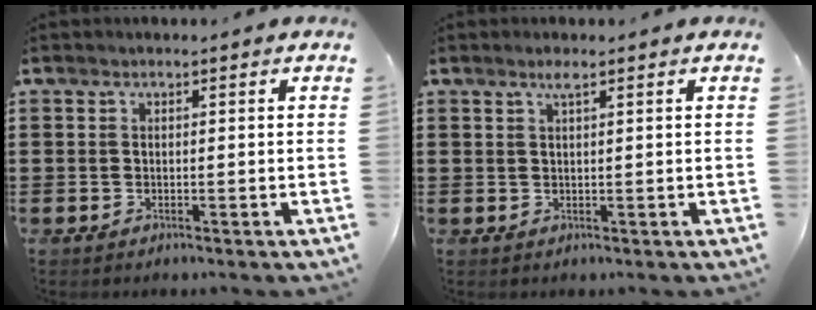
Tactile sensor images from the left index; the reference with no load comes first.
{"total": 1.7, "force": [1.0, 0.2, 1.3], "torque": [-0.028, 0.002, 0.017]}